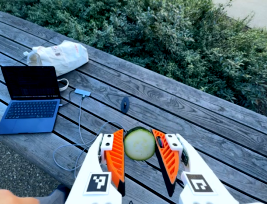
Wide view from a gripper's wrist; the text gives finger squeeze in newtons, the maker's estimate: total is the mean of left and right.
{"total": 8.4, "left": 7.8, "right": 9.1}